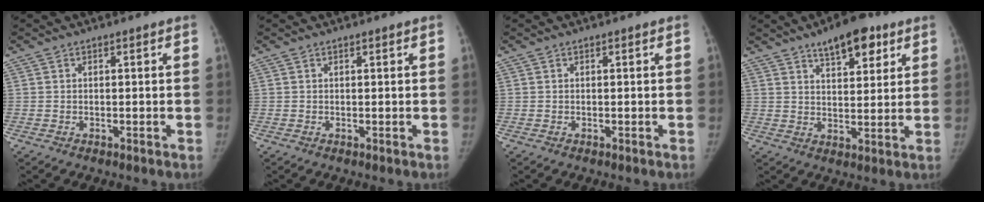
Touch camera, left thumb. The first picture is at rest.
{"total": 0.0}
{"total": 0.0}
{"total": 10.4, "force": [6.4, 4.4, 7.0], "torque": [-0.076, -0.029, 0.095]}